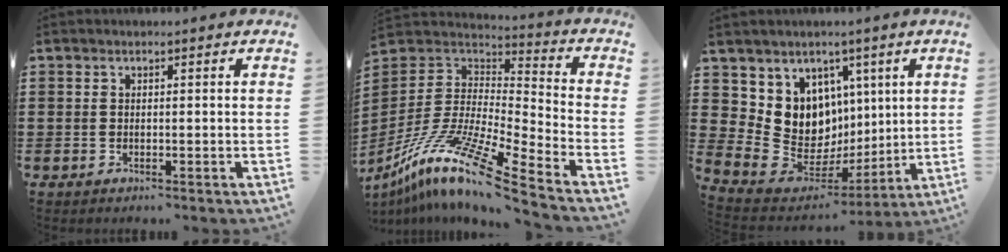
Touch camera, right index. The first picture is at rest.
{"total": 13.0, "force": [-9.0, 1.4, 9.2], "torque": [-0.190, 0.003, -0.180]}
{"total": 10.3, "force": [2.3, 9.7, 2.7], "torque": [-0.094, -0.048, 0.052]}